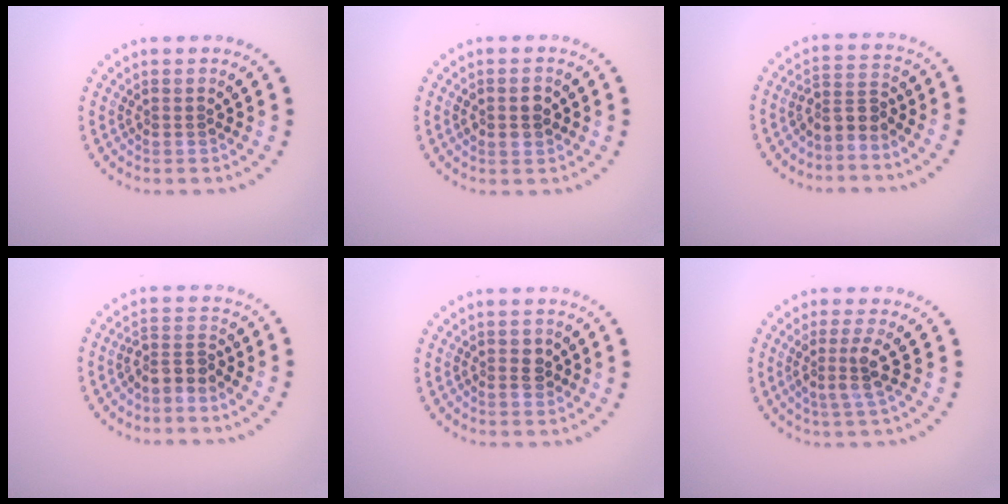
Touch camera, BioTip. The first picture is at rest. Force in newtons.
{"total": 2.5, "press": 2.5, "slide": 0.1}
{"total": 2.6, "press": 1.9, "slide": 1.8}
{"total": 2.5, "press": 1.9, "slide": 1.7}
{"total": 1.5, "press": 1.5, "slide": 0.3}
{"total": 2.7, "press": 2.0, "slide": 1.9}